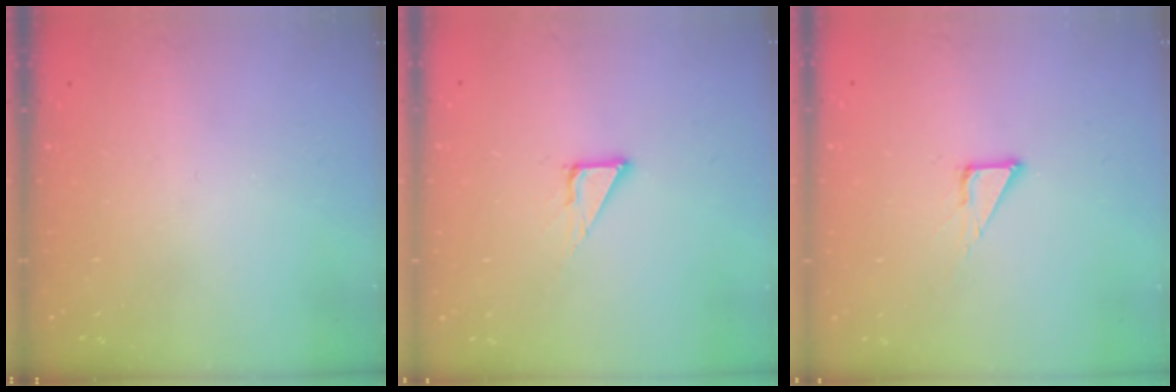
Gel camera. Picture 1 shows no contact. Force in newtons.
{"total": 4.8, "press": 4.8, "slide": 0.3}
{"total": 3.8, "press": 3.8, "slide": 0.0}